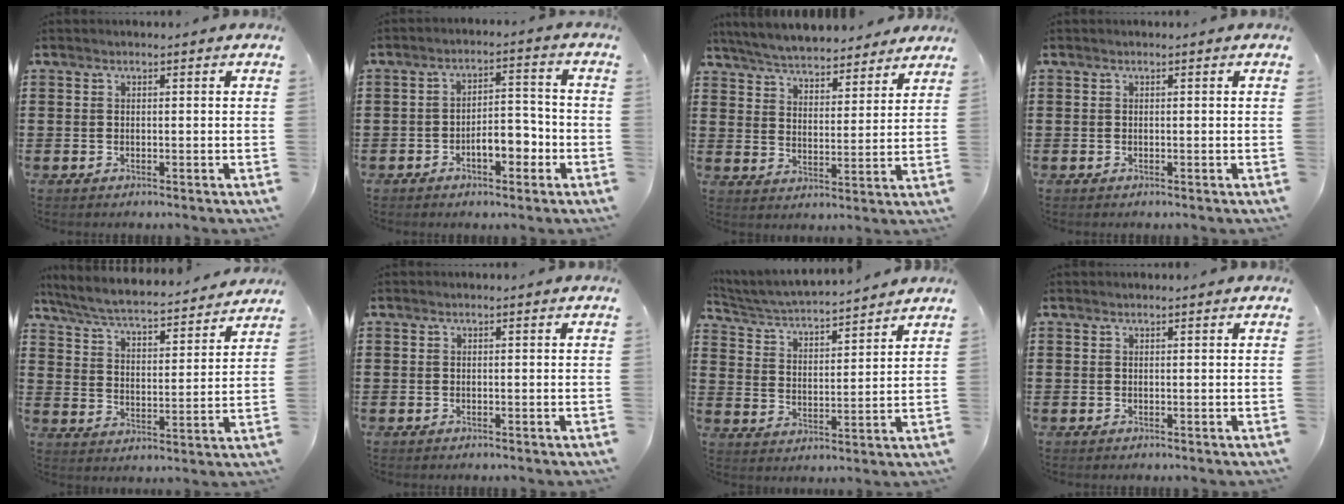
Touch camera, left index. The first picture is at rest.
{"total": 6.0, "force": [-2.8, 2.7, 4.5], "torque": [-0.068, 0.011, -0.054]}
{"total": 5.6, "force": [5.5, 0.2, 0.5], "torque": [-0.037, -0.032, 0.097]}
{"total": 0.0}
{"total": 5.1, "force": [4.8, 0.1, 1.6], "torque": [-0.054, -0.036, 0.076]}
{"total": 0.0}
{"total": 3.7, "force": [3.6, -0.1, 0.8], "torque": [-0.037, -0.031, 0.055]}
{"total": 0.0}